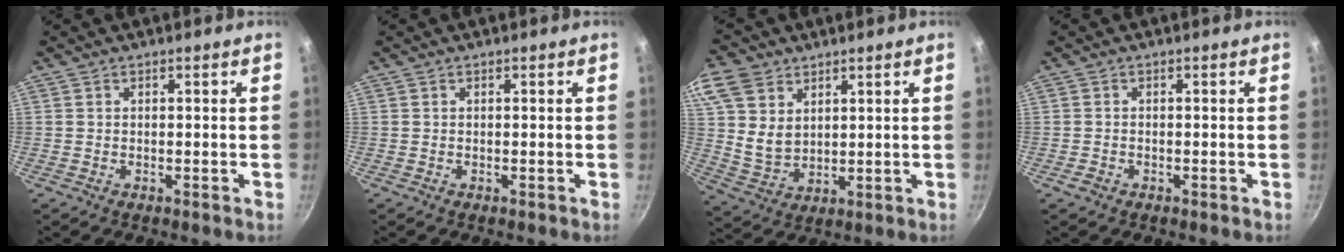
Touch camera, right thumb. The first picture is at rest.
{"total": 0.0}
{"total": 13.1, "force": [6.5, 9.4, 6.3], "torque": [-0.120, -0.016, 0.135]}
{"total": 1.1, "force": [-0.8, 0.6, 0.4], "torque": [-0.013, 0.003, -0.014]}